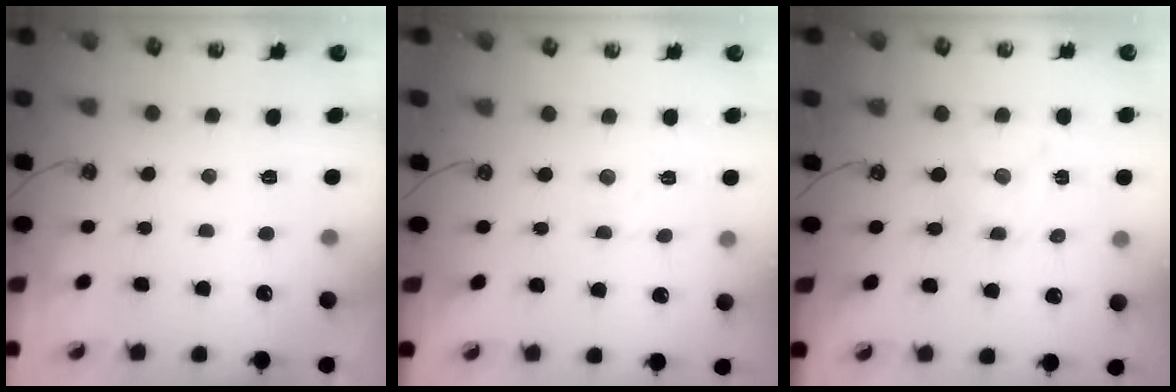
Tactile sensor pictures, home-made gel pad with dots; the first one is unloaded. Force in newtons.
{"total": 1.6, "press": 1.5, "slide": 0.5}
{"total": 2.4, "press": 2.3, "slide": 0.5}